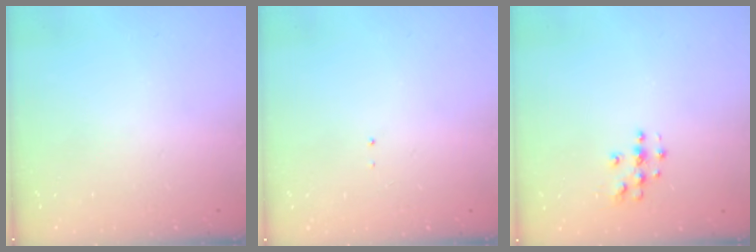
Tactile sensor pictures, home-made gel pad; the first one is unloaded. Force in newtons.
{"total": 0.7, "press": 0.7, "slide": 0.1}
{"total": 3.9, "press": 3.9, "slide": 0.3}